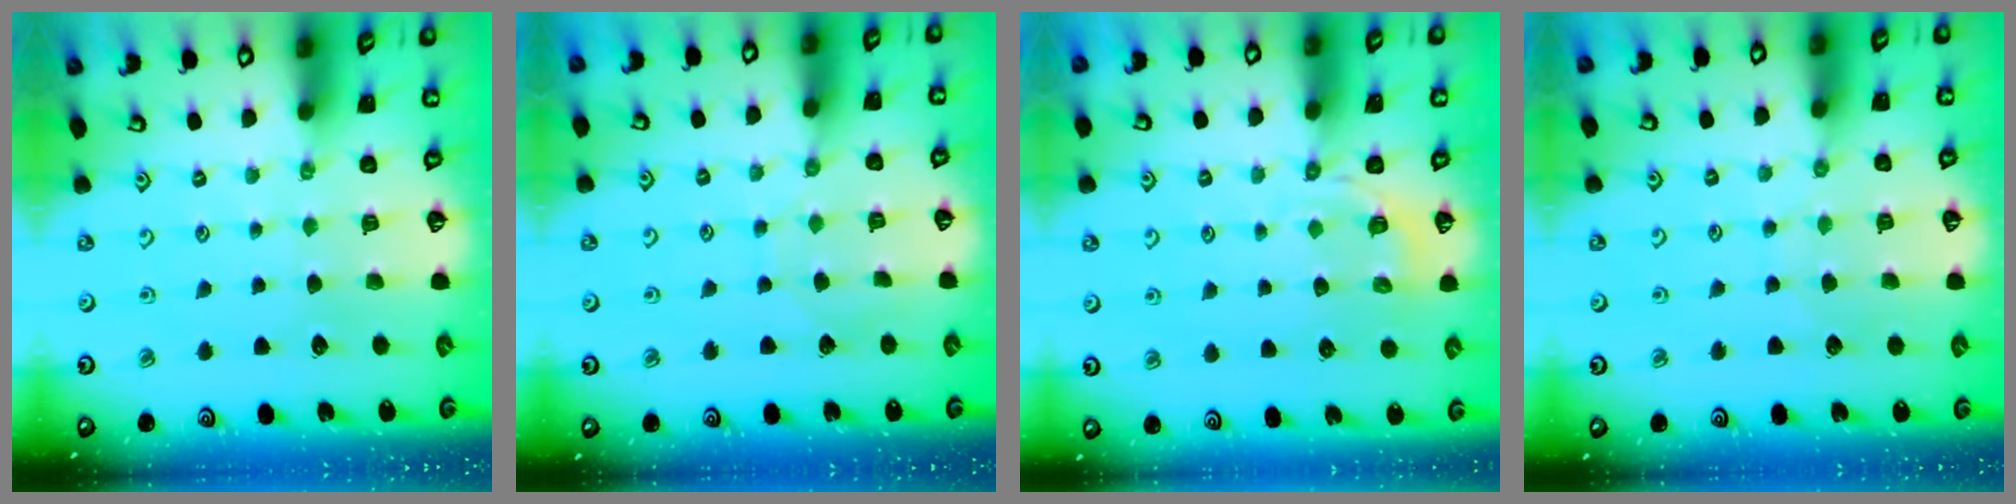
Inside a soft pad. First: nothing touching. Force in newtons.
{"total": 4.1, "press": 4.1, "slide": 0.4}
{"total": 2.9, "press": 2.2, "slide": 1.8}
{"total": 3.7, "press": 3.6, "slide": 0.5}